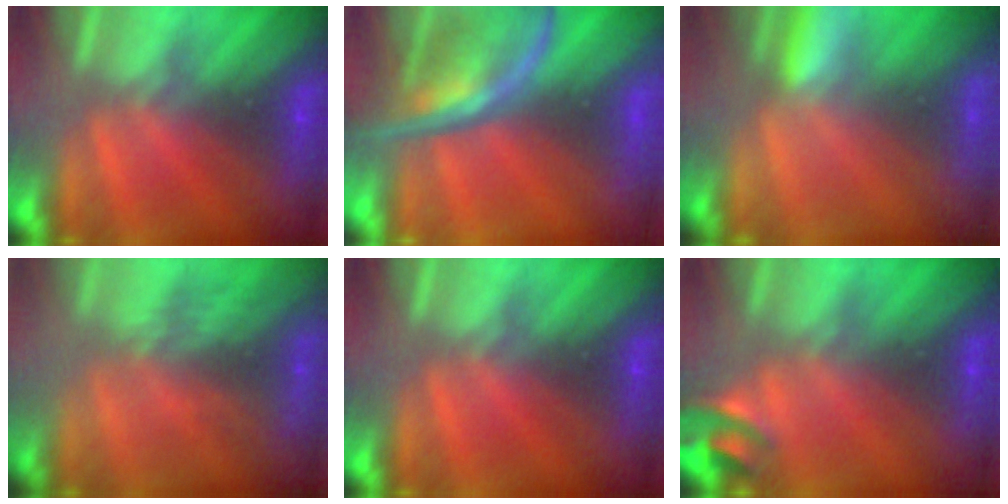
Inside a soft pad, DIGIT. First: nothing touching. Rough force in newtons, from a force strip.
{"total": 2.5}
{"total": 3.3}
{"total": 3.0}
{"total": 0.0}
{"total": 2.8}